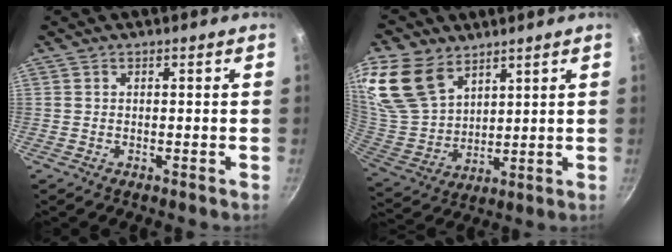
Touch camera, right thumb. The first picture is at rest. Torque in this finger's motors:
{"motor_torque": [-1.51, 2.04, 1.52, 0.21, 0.52]}